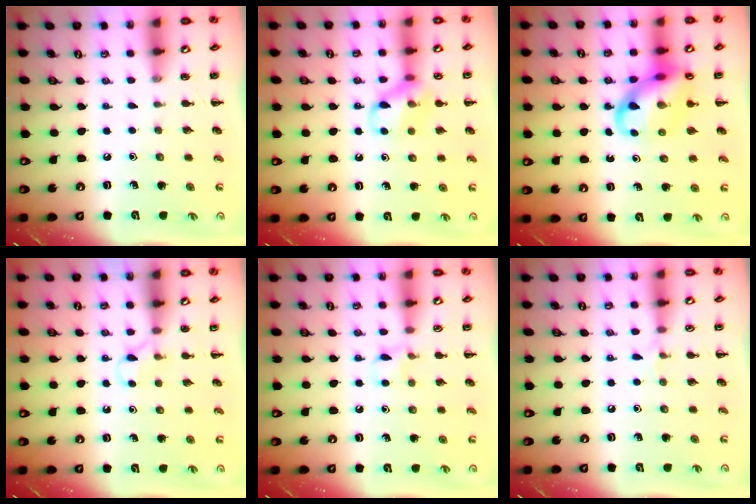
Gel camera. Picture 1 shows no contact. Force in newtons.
{"total": 12.2, "press": 12.1, "slide": 1.5}
{"total": 14.2, "press": 14.0, "slide": 2.5}
{"total": 3.3, "press": 3.2, "slide": 0.9}
{"total": 6.2, "press": 5.9, "slide": 1.9}
{"total": 4.0, "press": 3.7, "slide": 1.5}